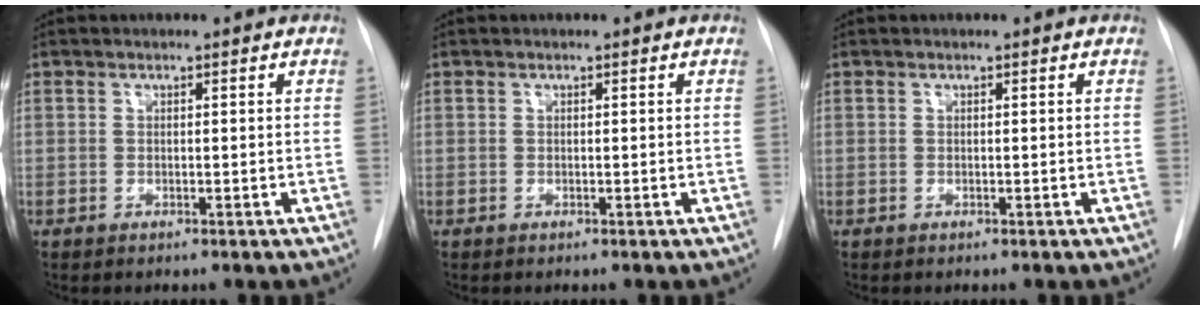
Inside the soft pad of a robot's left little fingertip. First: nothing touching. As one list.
[{"total": 0.0}, {"total": 0.0}]